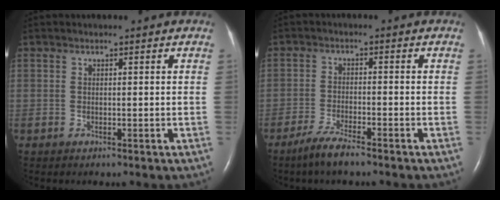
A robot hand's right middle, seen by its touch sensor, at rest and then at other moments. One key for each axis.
{"total": 4.5, "fx": -3.5, "fy": 0.3, "fz": 2.8, "tx": -0.068, "ty": -0.011, "tz": -0.069}